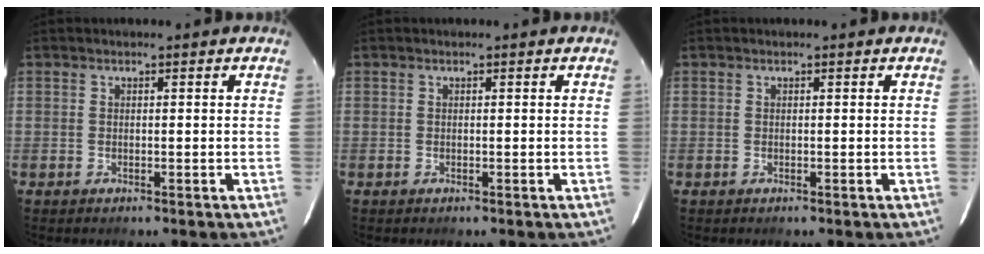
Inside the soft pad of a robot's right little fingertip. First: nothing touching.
{"total": 0.0}
{"total": 0.0}